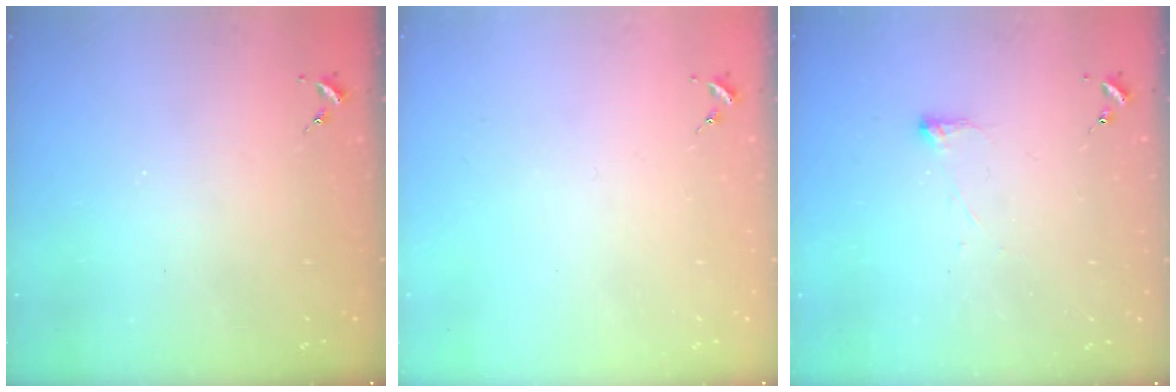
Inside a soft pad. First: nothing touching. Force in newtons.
{"total": 0.0}
{"total": 2.8, "press": 2.7, "slide": 0.7}